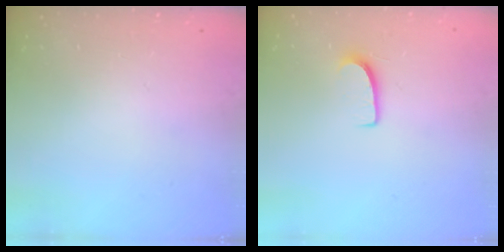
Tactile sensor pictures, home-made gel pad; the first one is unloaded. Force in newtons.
{"total": 5.9, "press": 5.9, "slide": 0.4}